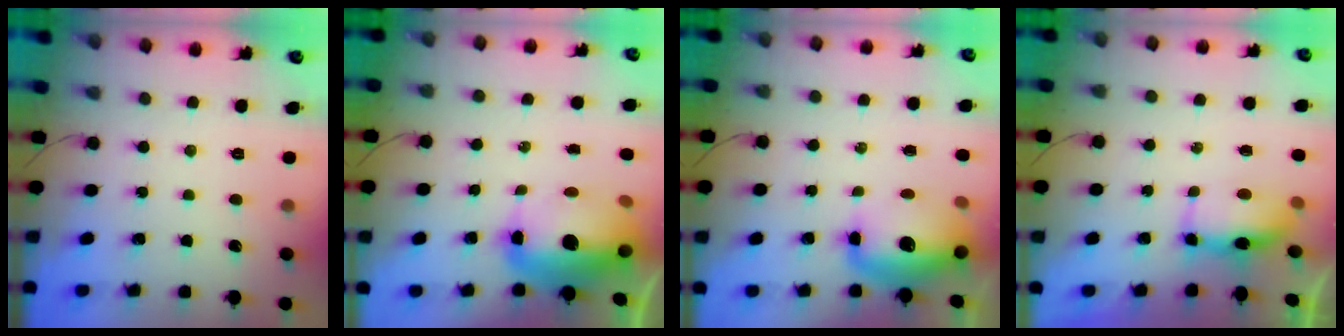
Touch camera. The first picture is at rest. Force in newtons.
{"total": 15.6, "press": 14.8, "slide": 4.9}
{"total": 12.3, "press": 11.8, "slide": 3.4}
{"total": 6.9, "press": 6.5, "slide": 2.4}